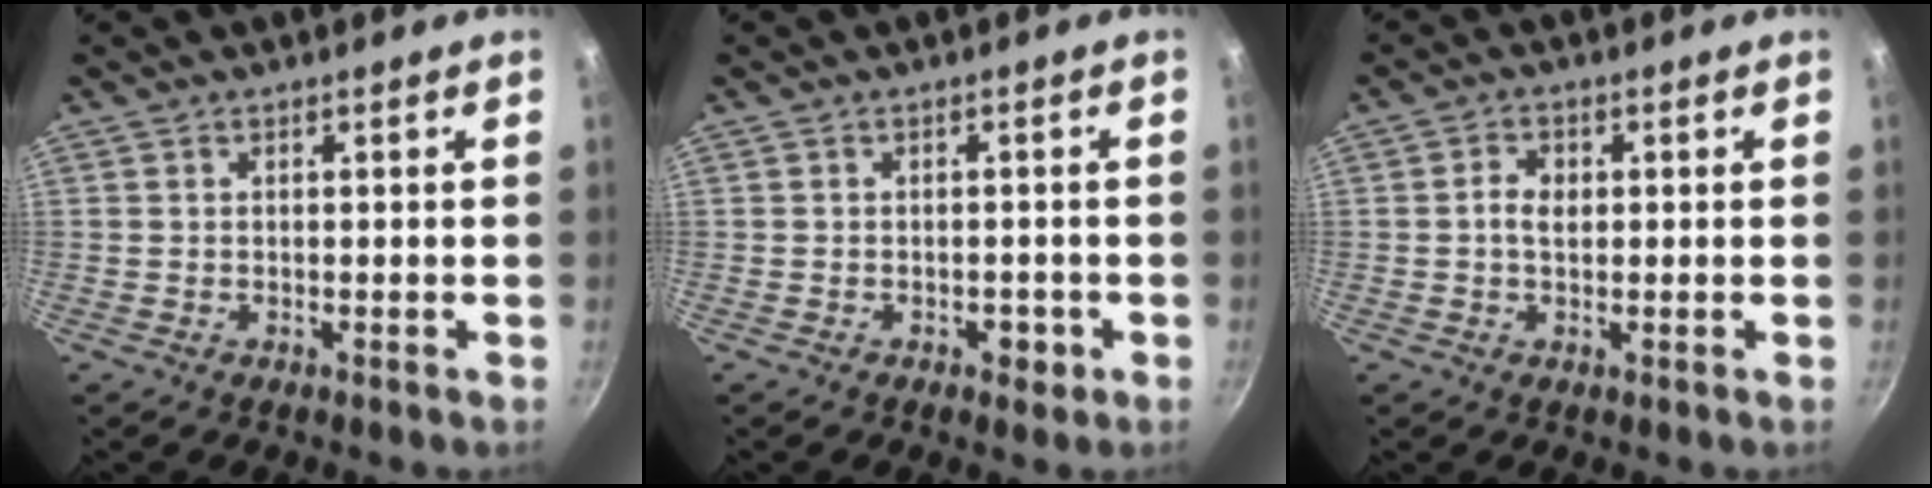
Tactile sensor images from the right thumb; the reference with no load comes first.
{"total": 2.4, "force": [-1.0, 1.5, 1.6], "torque": [-0.010, 0.006, -0.013]}
{"total": 3.2, "force": [0.1, 2.2, 2.2], "torque": [-0.037, 0.005, -0.001]}